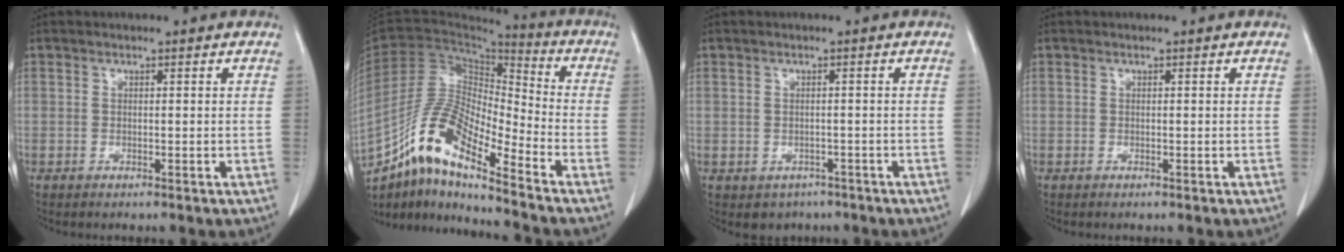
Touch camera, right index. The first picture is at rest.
{"total": 14.3, "force": [-10.1, 2.3, 9.8], "torque": [-0.194, 0.009, -0.185]}
{"total": 3.0, "force": [-2.0, 2.3, 0.3], "torque": [-0.002, 0.008, -0.023]}
{"total": 0.0}